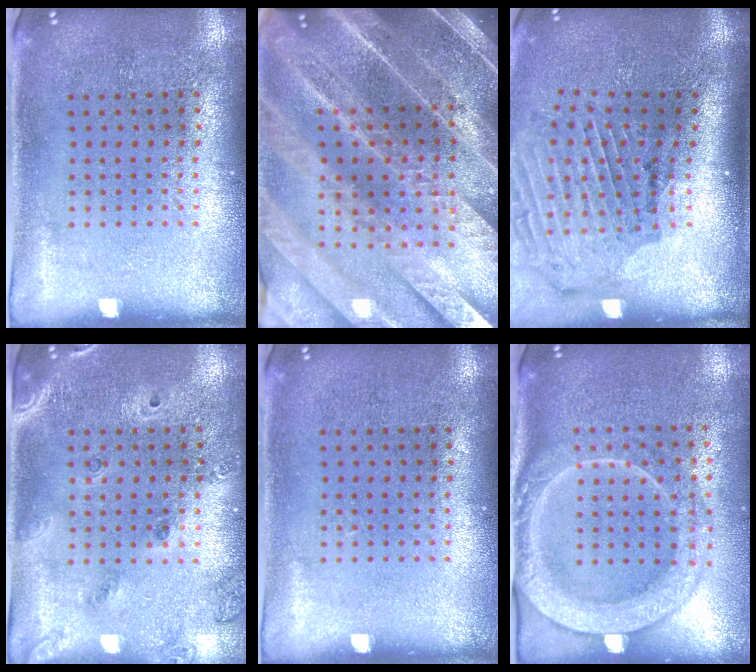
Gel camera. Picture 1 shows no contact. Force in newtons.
{"total": 5.5, "press": 4.6, "slide": 3.0}
{"total": 2.1, "press": 1.9, "slide": 0.8}
{"total": 1.4, "press": 1.3, "slide": 0.6}
{"total": 0.0}
{"total": 2.3, "press": 2.2, "slide": 0.9}